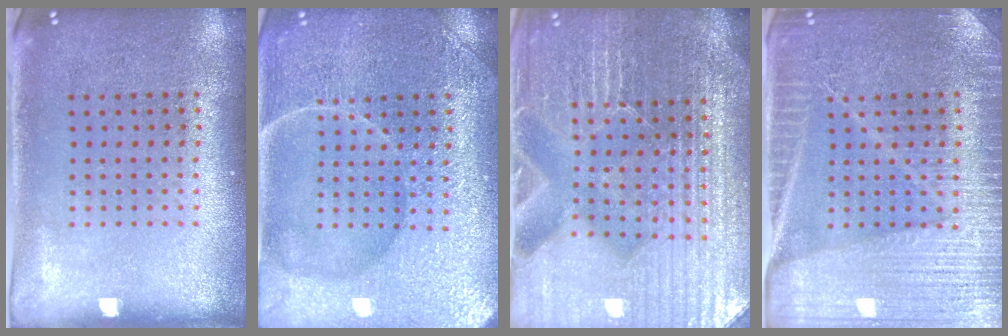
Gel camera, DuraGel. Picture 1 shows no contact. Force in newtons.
{"total": 4.7, "press": 4.6, "slide": 0.5}
{"total": 5.5, "press": 5.1, "slide": 2.2}
{"total": 4.1, "press": 3.9, "slide": 1.2}